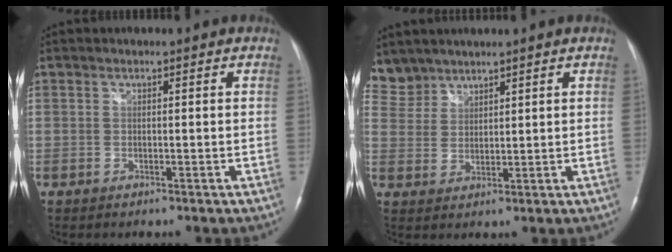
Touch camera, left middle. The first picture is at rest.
{"total": 5.3, "force": [4.7, 2.3, -0.5], "torque": [0.011, 0.008, 0.103]}